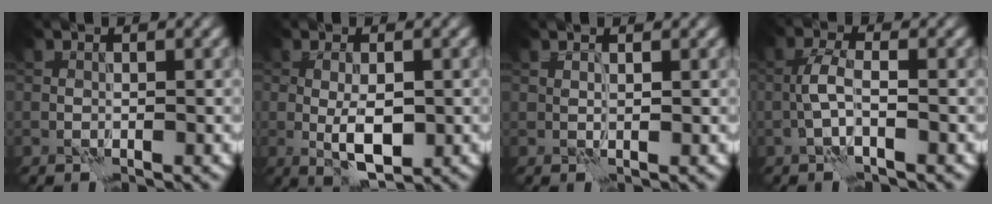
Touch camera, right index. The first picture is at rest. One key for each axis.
{"total": 3.9, "fx": -0.7, "fy": 1.5, "fz": 3.5, "tx": -0.067, "ty": -0.007, "tz": -0.006}
{"total": 0.9, "fx": 0.6, "fy": 0.2, "fz": 0.6, "tx": -0.010, "ty": -0.004, "tz": 0.009}
{"total": 2.5, "fx": -0.8, "fy": 0.6, "fz": 2.3, "tx": -0.050, "ty": 0.009, "tz": -0.020}